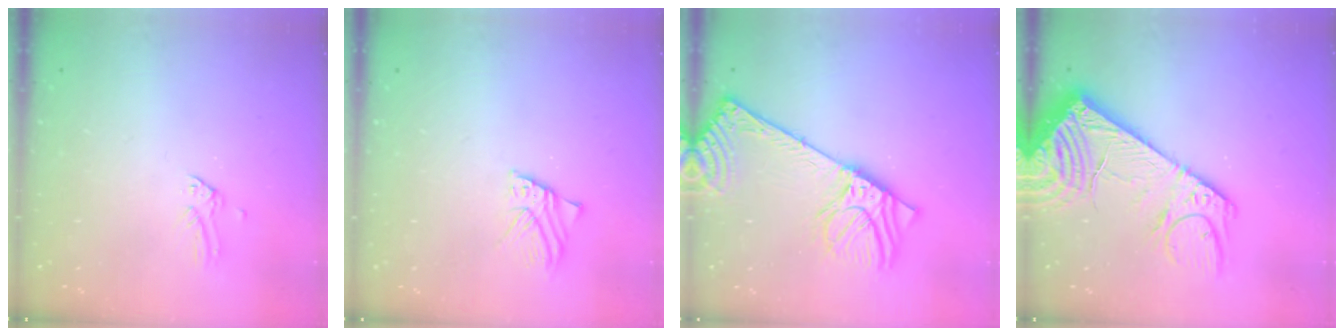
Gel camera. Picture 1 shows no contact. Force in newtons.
{"total": 3.1, "press": 3.1, "slide": 0.2}
{"total": 14.7, "press": 14.3, "slide": 3.6}
{"total": 21.9, "press": 21.5, "slide": 4.4}